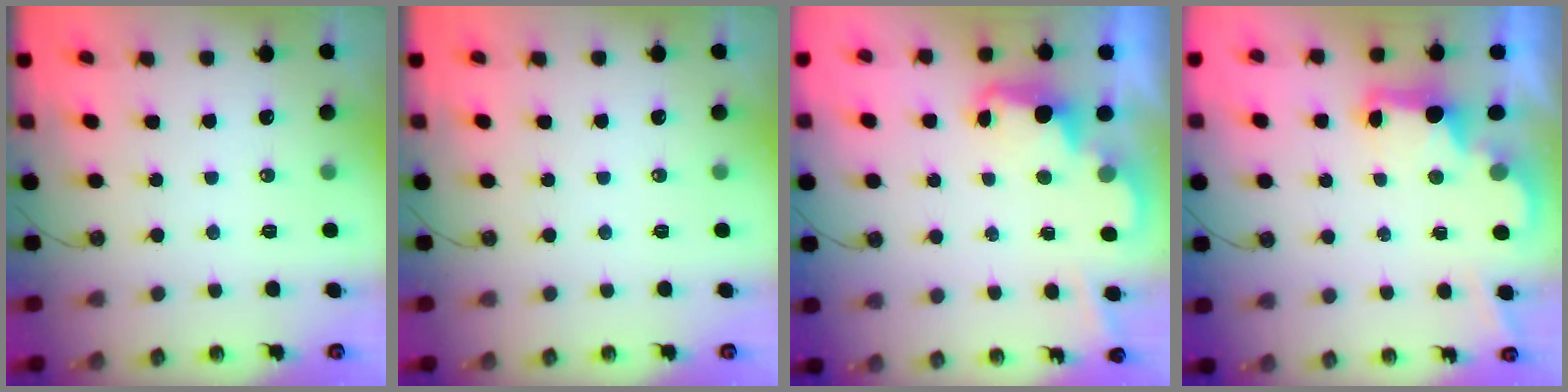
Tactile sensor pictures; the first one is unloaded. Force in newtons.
{"total": 0.0}
{"total": 2.5, "press": 2.4, "slide": 0.6}
{"total": 2.7, "press": 2.7, "slide": 0.6}